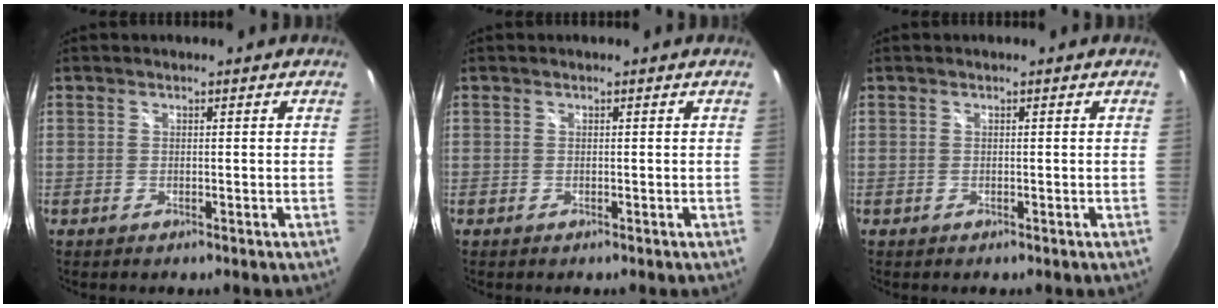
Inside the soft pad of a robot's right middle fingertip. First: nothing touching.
{"total": 0.0}
{"total": 0.0}